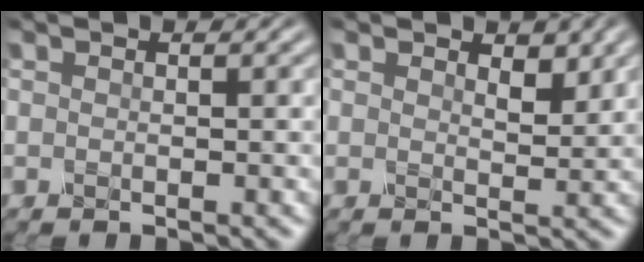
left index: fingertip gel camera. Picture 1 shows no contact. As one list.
[{"total": 1.7, "force": [1.2, 0.7, 0.9], "torque": [-0.016, -0.007, 0.020]}]